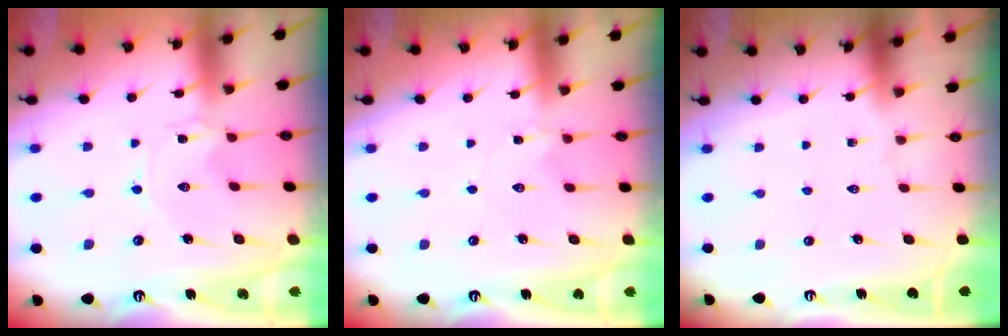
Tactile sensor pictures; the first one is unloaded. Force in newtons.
{"total": 2.2, "press": 2.2, "slide": 0.4}
{"total": 0.0}